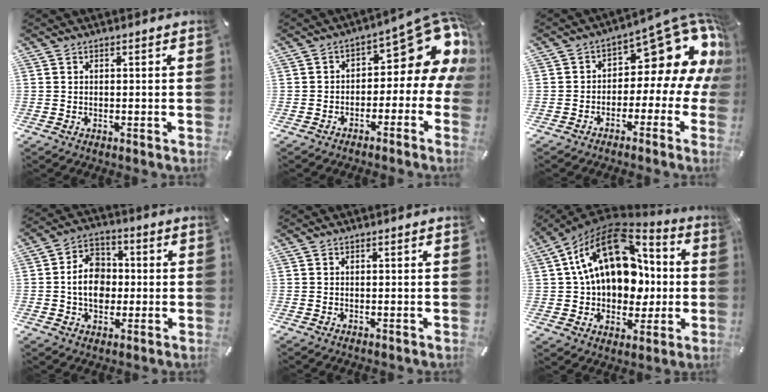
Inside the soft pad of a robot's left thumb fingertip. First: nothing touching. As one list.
[{"total": 13.2, "force": [5.4, 6.6, 10.1], "torque": [-0.119, -0.047, 0.086]}, {"total": 15.2, "force": [7.9, 8.0, 10.2], "torque": [-0.124, -0.067, 0.126]}, {"total": 9.6, "force": [-0.7, 7.9, 5.5], "torque": [-0.097, 0.014, -0.013]}, {"total": 0.0}, {"total": 22.3, "force": [5.2, 15.8, 14.9], "torque": [-0.255, -0.030, 0.091]}]